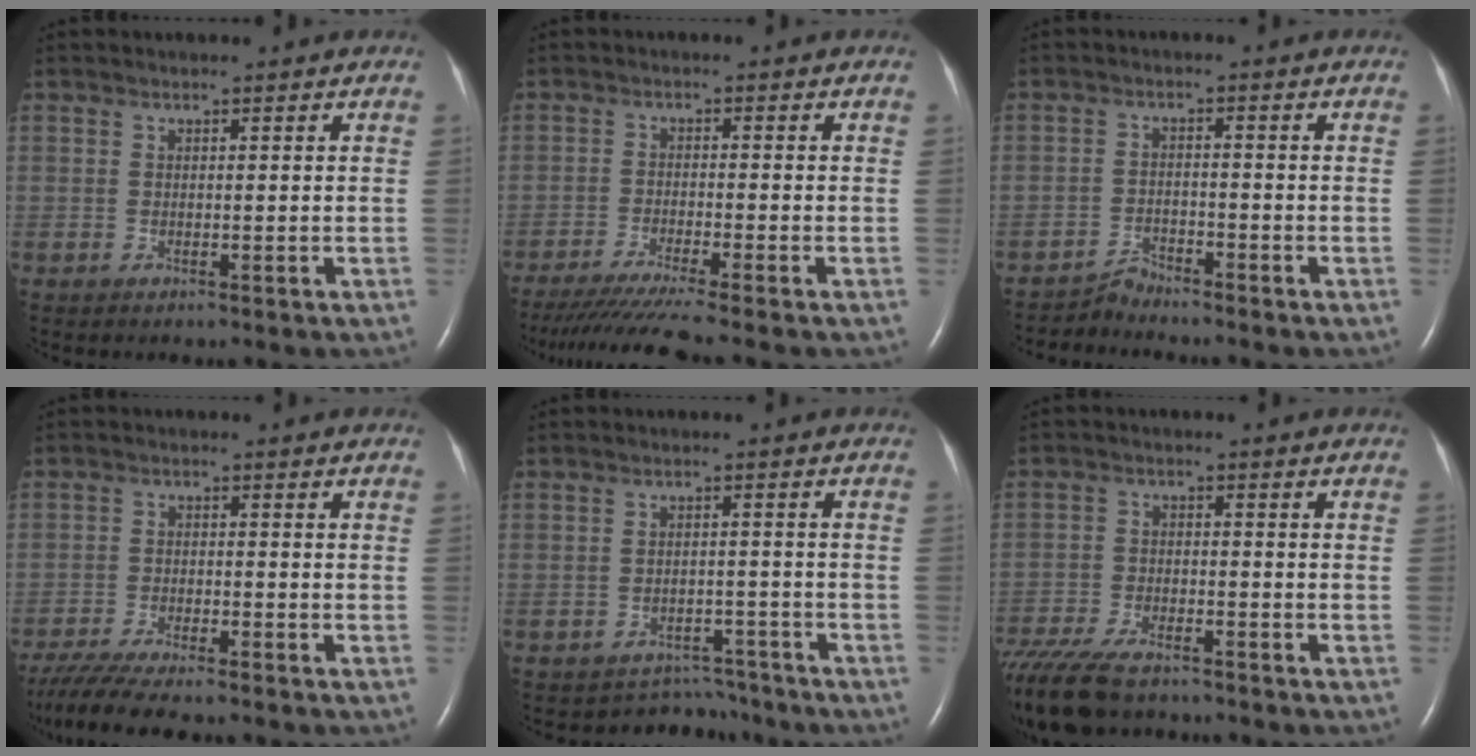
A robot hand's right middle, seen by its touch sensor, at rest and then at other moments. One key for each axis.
{"total": 7.5, "fx": -6.3, "fy": -1.5, "fz": 3.9, "tx": -0.056, "ty": -0.029, "tz": -0.104}
{"total": 2.5, "fx": -2.4, "fy": -0.2, "fz": -0.8, "tx": 0.017, "ty": -0.016, "tz": -0.043}
{"total": 9.6, "fx": -8.2, "fy": 0.8, "fz": 4.9, "tx": -0.084, "ty": -0.020, "tz": -0.132}
{"total": 5.1, "fx": -4.6, "fy": 1.7, "fz": -1.4, "tx": 0.018, "ty": 0.024, "tz": -0.060}
{"total": 12.6, "fx": -10.5, "fy": 3.3, "fz": 6.1, "tx": -0.127, "ty": -0.028, "tz": -0.173}